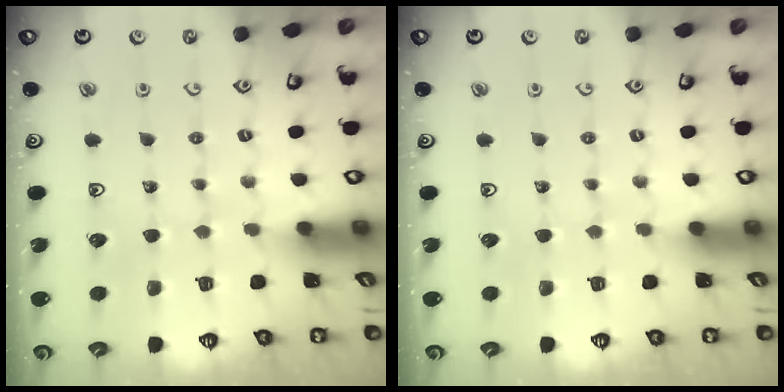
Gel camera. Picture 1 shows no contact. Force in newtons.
{"total": 0.0}